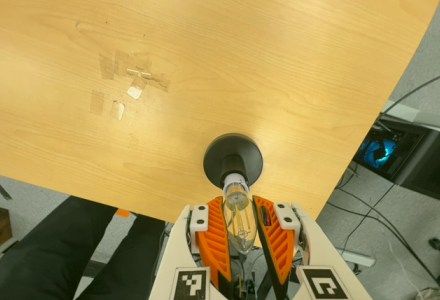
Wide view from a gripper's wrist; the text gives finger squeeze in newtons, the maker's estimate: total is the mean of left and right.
{"total": 12.1, "left": 12.1, "right": 12.1}